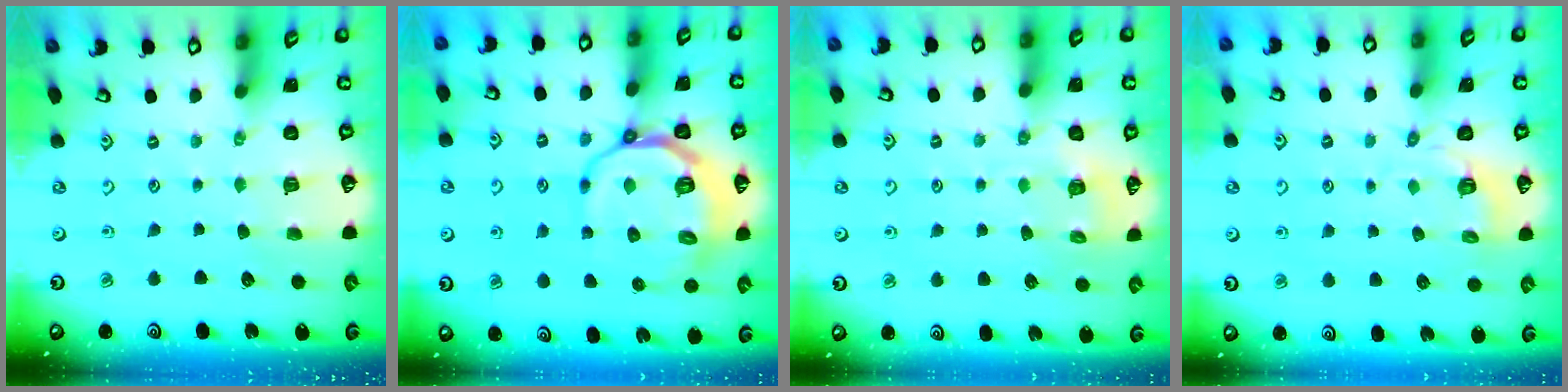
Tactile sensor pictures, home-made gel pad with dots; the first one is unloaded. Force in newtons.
{"total": 13.7, "press": 13.4, "slide": 3.2}
{"total": 5.9, "press": 5.8, "slide": 1.1}
{"total": 3.3, "press": 2.6, "slide": 2.1}